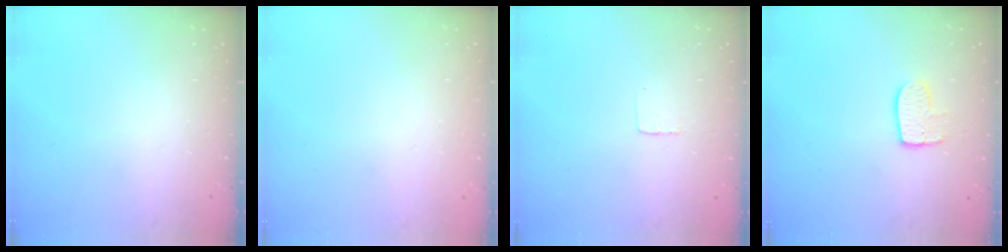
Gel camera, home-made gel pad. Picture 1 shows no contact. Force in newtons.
{"total": 0.0}
{"total": 2.3, "press": 2.3, "slide": 0.1}
{"total": 8.1, "press": 8.0, "slide": 0.6}